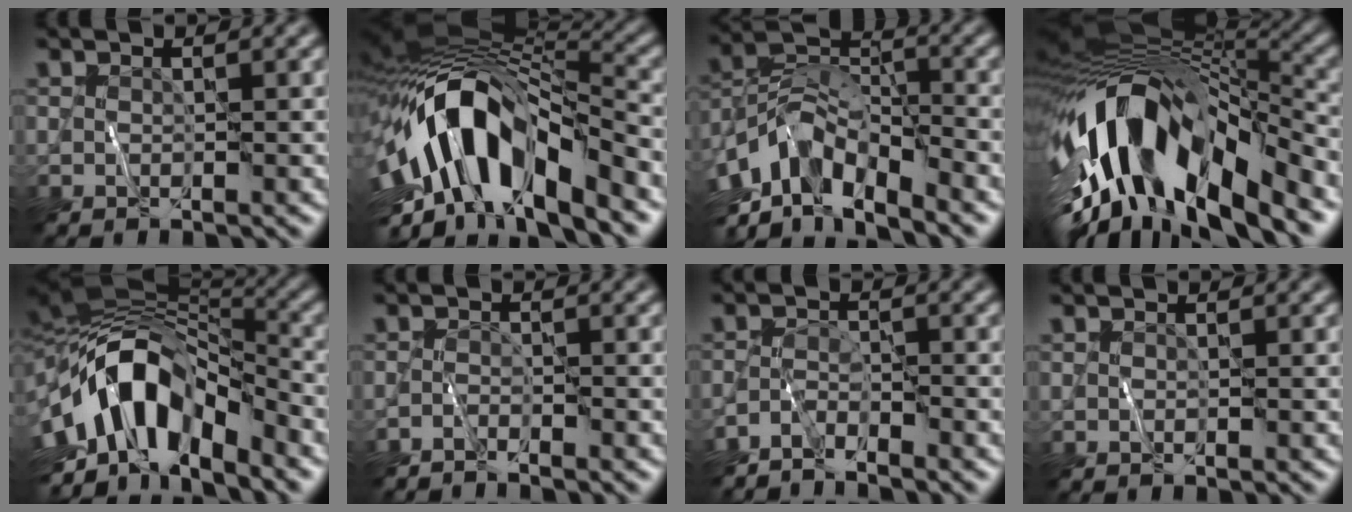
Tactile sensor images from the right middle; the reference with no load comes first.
{"total": 14.0, "force": [-4.8, 6.5, 11.5], "torque": [-0.202, 0.011, -0.086]}
{"total": 10.0, "force": [-4.9, 4.5, 7.5], "torque": [-0.133, 0.006, -0.101]}
{"total": 15.4, "force": [-5.6, 6.9, 12.6], "torque": [-0.236, 0.010, -0.096]}
{"total": 13.4, "force": [-4.7, 7.1, 10.3], "torque": [-0.177, 0.004, -0.091]}
{"total": 1.5, "force": [-1.5, -0.1, 0.2], "torque": [-0.006, 0.000, -0.034]}
{"total": 2.5, "force": [-2.4, 0.3, 0.8], "torque": [-0.016, 0.002, -0.055]}
{"total": 0.0}